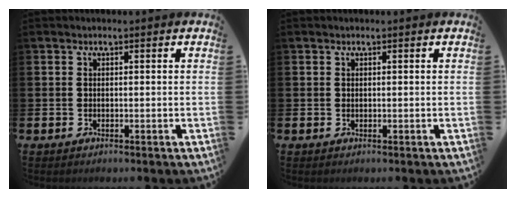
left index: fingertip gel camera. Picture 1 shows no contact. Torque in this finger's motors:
{"motor_torque": [0.02, 0.01, -0.10, 0.01]}